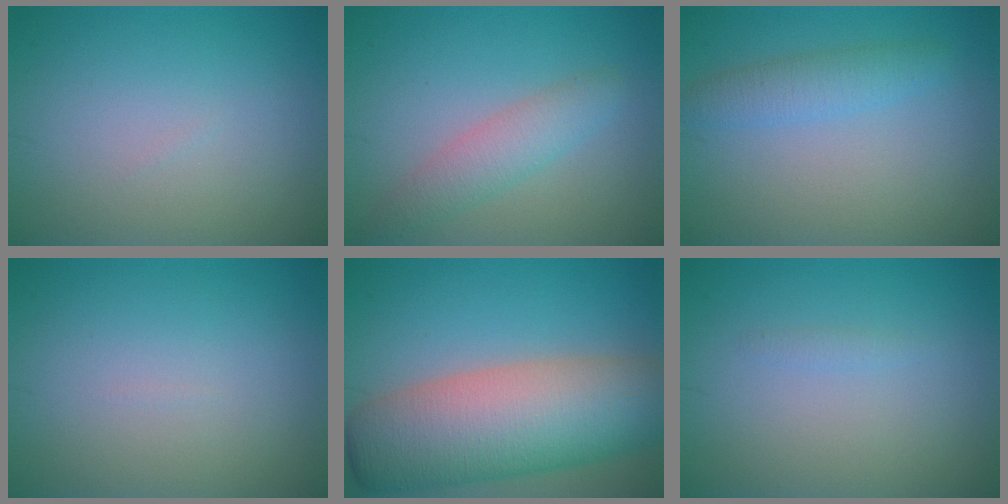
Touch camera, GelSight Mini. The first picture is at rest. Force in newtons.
{"total": 3.0, "press": 2.9, "slide": 0.2}
{"total": 2.4, "press": 2.4, "slide": 0.1}
{"total": 0.0}
{"total": 12.1, "press": 12.1, "slide": 0.6}
{"total": 0.6, "press": 0.6, "slide": 0.1}